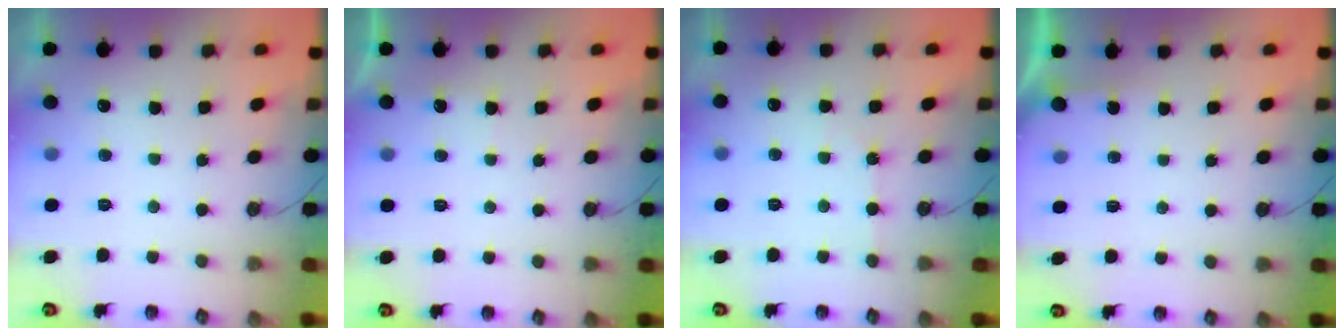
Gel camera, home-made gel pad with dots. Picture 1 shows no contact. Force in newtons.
{"total": 2.4, "press": 2.3, "slide": 0.4}
{"total": 2.9, "press": 2.8, "slide": 0.5}
{"total": 1.5, "press": 1.5, "slide": 0.2}